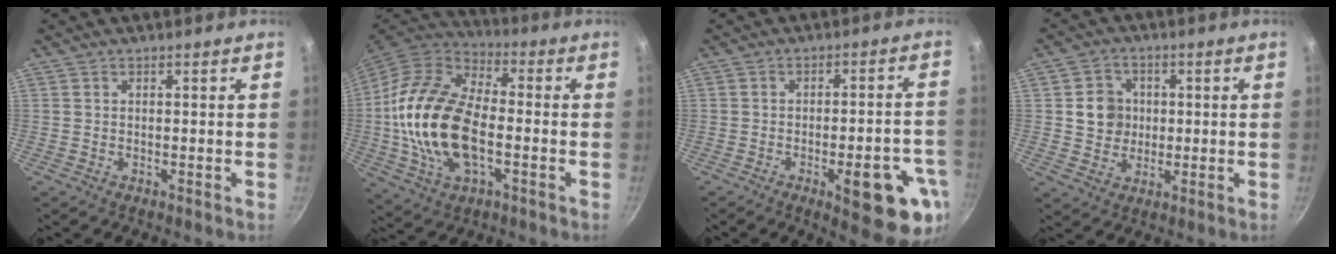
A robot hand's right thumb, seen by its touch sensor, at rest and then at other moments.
{"total": 21.3, "force": [-2.4, 12.2, 17.3], "torque": [-0.326, 0.027, -0.050]}
{"total": 17.2, "force": [-6.6, 5.7, 14.8], "torque": [-0.154, 0.014, -0.079]}
{"total": 6.9, "force": [0.7, 6.4, 2.6], "torque": [-0.009, 0.005, 0.010]}